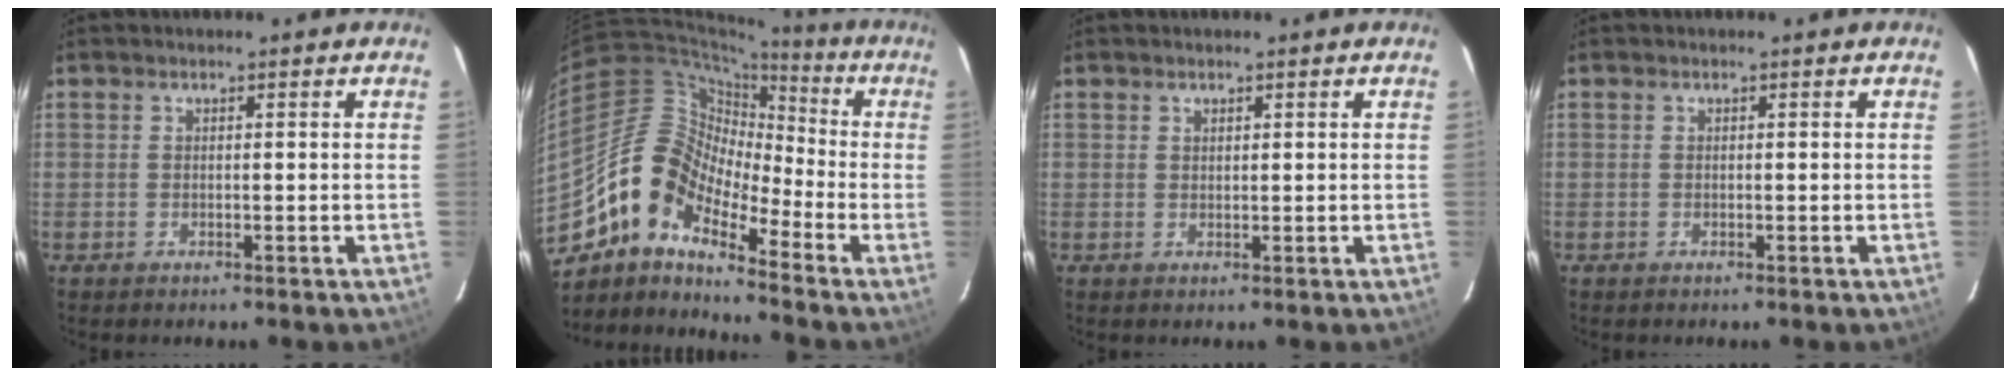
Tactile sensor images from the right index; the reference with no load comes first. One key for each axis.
{"total": 12.4, "fx": -8.4, "fy": 5.4, "fz": 7.3, "tx": -0.117, "ty": 0.016, "tz": -0.179}
{"total": 0.7, "fx": 0.6, "fy": 0.4, "fz": 0.2, "tx": -0.002, "ty": 0.002, "tz": 0.010}
{"total": 0.0}